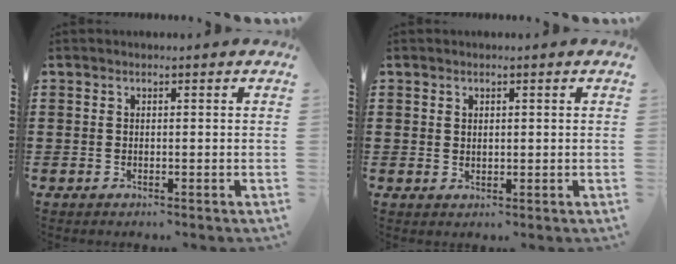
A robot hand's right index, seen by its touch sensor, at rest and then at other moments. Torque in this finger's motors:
{"motor_torque": [-0.56, 0.64, -0.03, -0.01]}